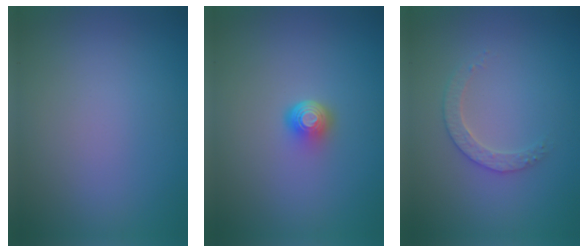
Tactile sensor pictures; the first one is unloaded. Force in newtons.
{"total": 2.1, "press": 1.4, "slide": 1.6}
{"total": 2.2, "press": 2.2, "slide": 0.6}